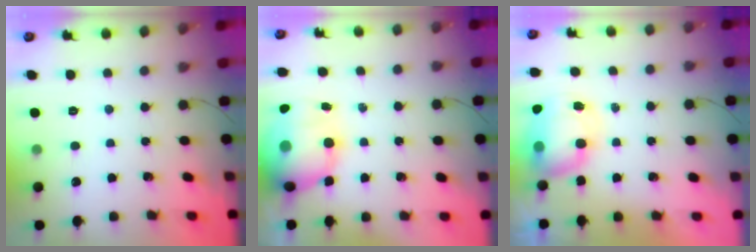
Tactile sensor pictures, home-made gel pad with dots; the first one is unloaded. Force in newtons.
{"total": 14.7, "press": 14.3, "slide": 3.4}
{"total": 9.4, "press": 9.0, "slide": 2.5}